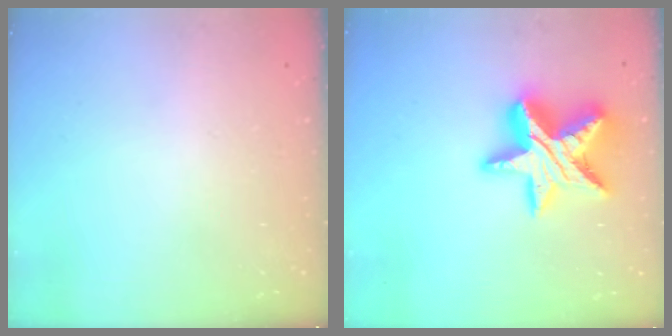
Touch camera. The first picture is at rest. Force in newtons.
{"total": 19.4, "press": 19.4, "slide": 1.2}